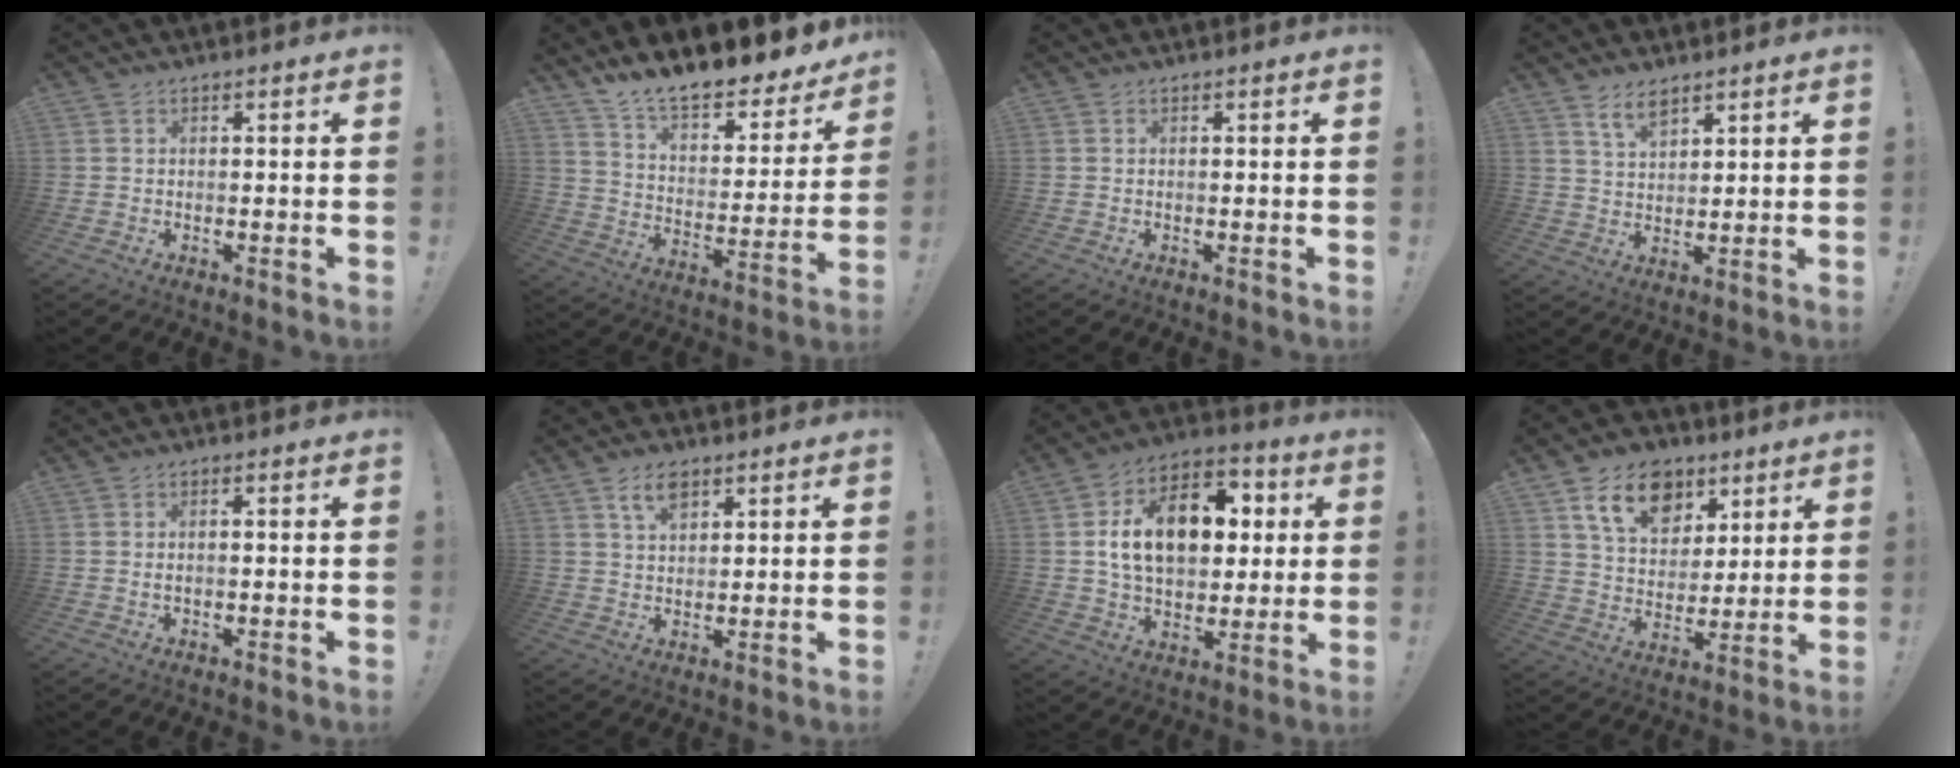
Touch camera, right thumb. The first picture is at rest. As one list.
[{"total": 12.9, "force": [11.6, 3.1, 4.6], "torque": [-0.084, -0.105, 0.203]}, {"total": 0.0}, {"total": 5.8, "force": [4.4, 2.3, 3.0], "torque": [-0.055, -0.020, 0.082]}, {"total": 0.9, "force": [-0.2, 0.1, 0.9], "torque": [-0.017, 0.001, -0.004]}, {"total": 5.7, "force": [3.5, 2.9, 3.4], "torque": [-0.053, -0.010, 0.061]}, {"total": 18.6, "force": [3.9, 12.2, 13.4], "torque": [-0.198, -0.003, 0.069]}, {"total": 15.1, "force": [8.1, 10.4, 7.4], "torque": [-0.112, -0.031, 0.153]}]